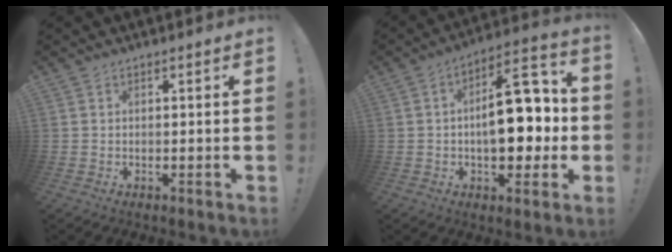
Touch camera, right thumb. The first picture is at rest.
{"total": 17.8, "force": [-1.1, 9.5, 15.0], "torque": [-0.208, 0.015, -0.018]}